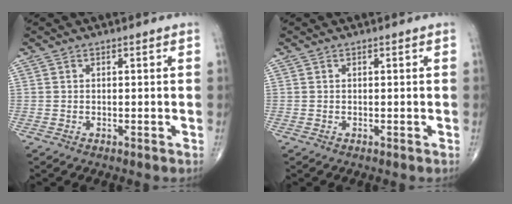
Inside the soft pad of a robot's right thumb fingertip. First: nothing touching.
{"total": 0.0}